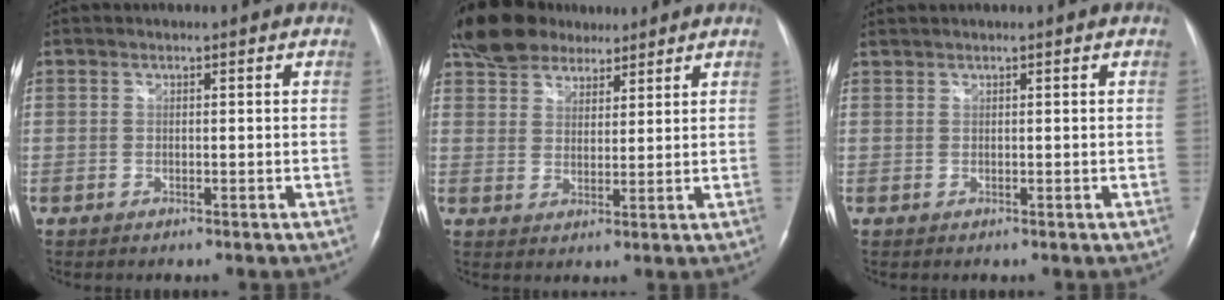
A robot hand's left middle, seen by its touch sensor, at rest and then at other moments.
{"total": 10.0, "force": [8.0, 5.1, 3.1], "torque": [-0.059, 0.027, 0.144]}
{"total": 0.6, "force": [0.6, 0.0, 0.1], "torque": [-0.006, 0.010, 0.018]}